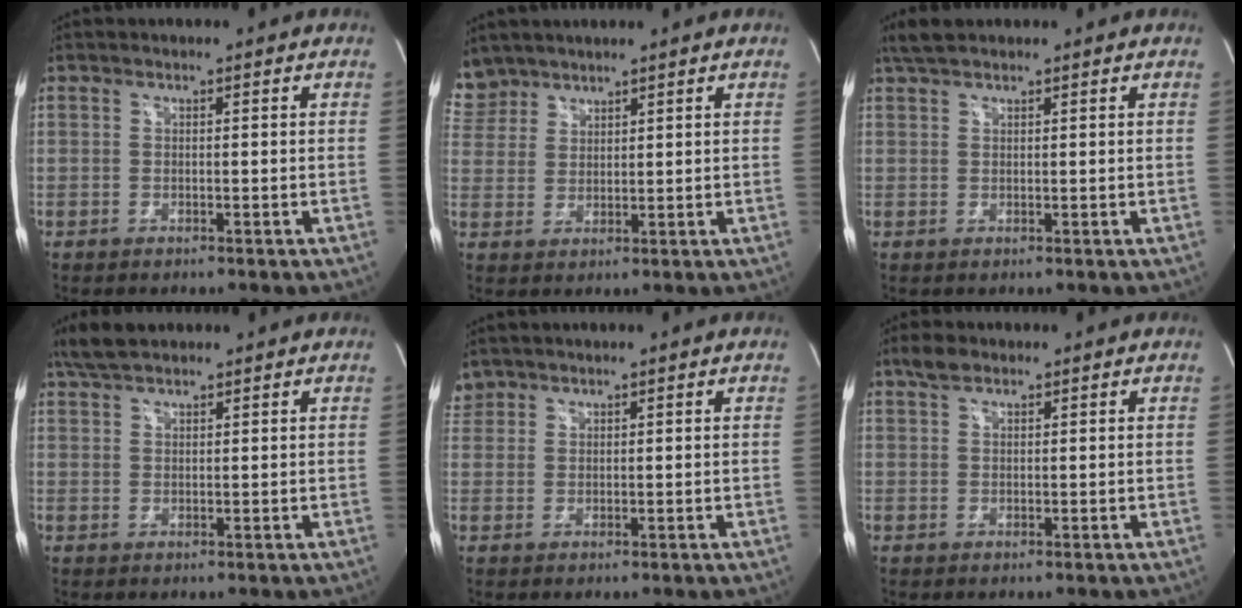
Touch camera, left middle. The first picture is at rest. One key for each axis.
{"total": 5.2, "fx": 4.5, "fy": 2.4, "fz": -0.3, "tx": 0.006, "ty": 0.011, "tz": 0.098}
{"total": 2.9, "fx": 2.5, "fy": 0.7, "fz": 1.4, "tx": -0.036, "ty": 0.015, "tz": 0.050}
{"total": 4.5, "fx": 3.7, "fy": 1.2, "fz": 2.1, "tx": -0.056, "ty": 0.017, "tz": 0.073}
{"total": 2.2, "fx": 1.9, "fy": 1.1, "fz": -0.2, "tx": 0.004, "ty": 0.012, "tz": 0.040}
{"total": 2.4, "fx": 1.8, "fy": 1.1, "fz": 1.2, "tx": -0.031, "ty": 0.009, "tz": 0.034}